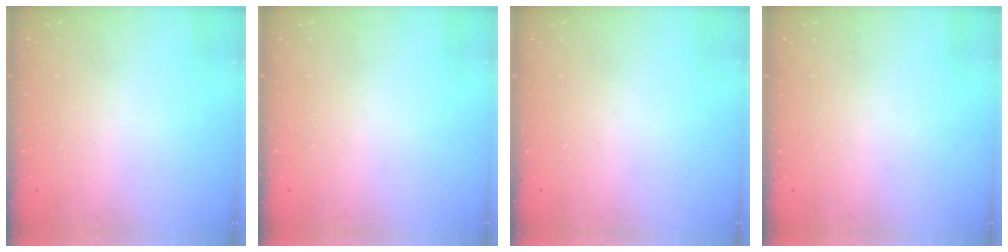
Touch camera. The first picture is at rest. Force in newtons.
{"total": 0.0}
{"total": 0.0}
{"total": 0.0}